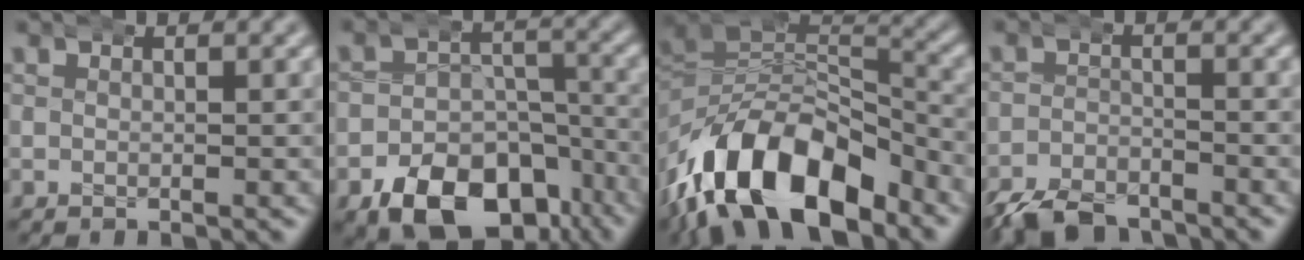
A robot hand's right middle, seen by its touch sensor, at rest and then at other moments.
{"total": 12.0, "force": [-7.9, 7.1, 5.4], "torque": [-0.077, -0.031, -0.118]}
{"total": 13.9, "force": [-5.9, 9.1, 8.8], "torque": [-0.160, -0.038, -0.082]}
{"total": 5.4, "force": [-4.9, 1.8, 1.3], "torque": [-0.015, -0.012, -0.080]}